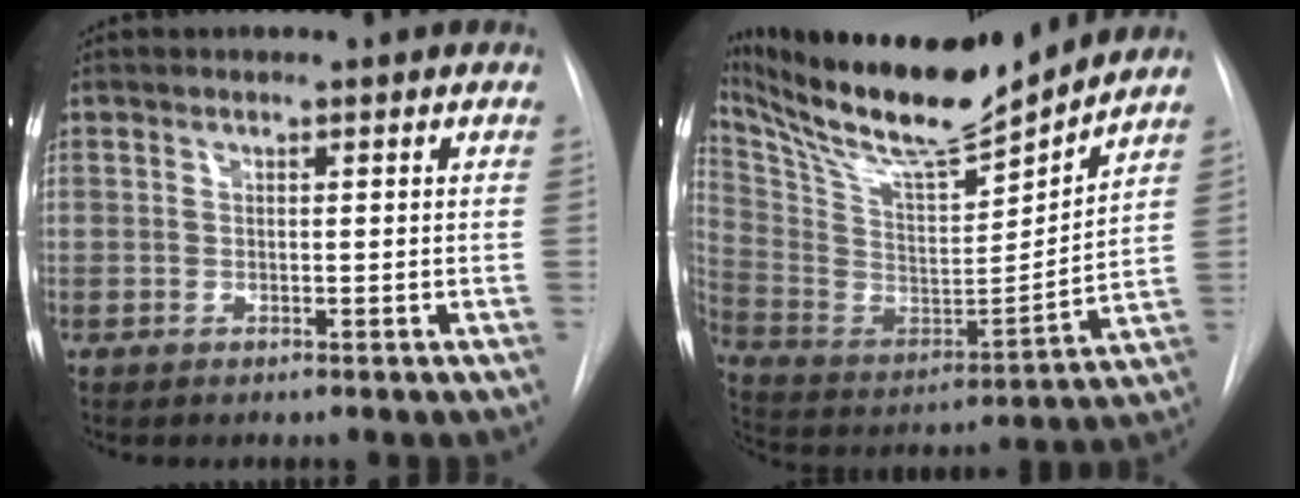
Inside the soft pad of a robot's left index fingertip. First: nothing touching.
{"total": 22.0, "force": [19.5, 2.9, 9.8], "torque": [-0.202, -0.019, 0.332]}